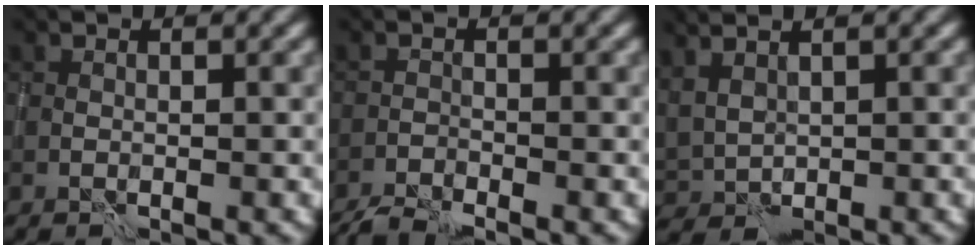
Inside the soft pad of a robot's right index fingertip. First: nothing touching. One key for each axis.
{"total": 3.3, "fx": -3.1, "fy": 0.4, "fz": 1.1, "tx": -0.024, "ty": -0.014, "tz": -0.064}
{"total": 2.8, "fx": 1.9, "fy": 1.4, "fz": 1.6, "tx": -0.037, "ty": 0.006, "tz": 0.050}